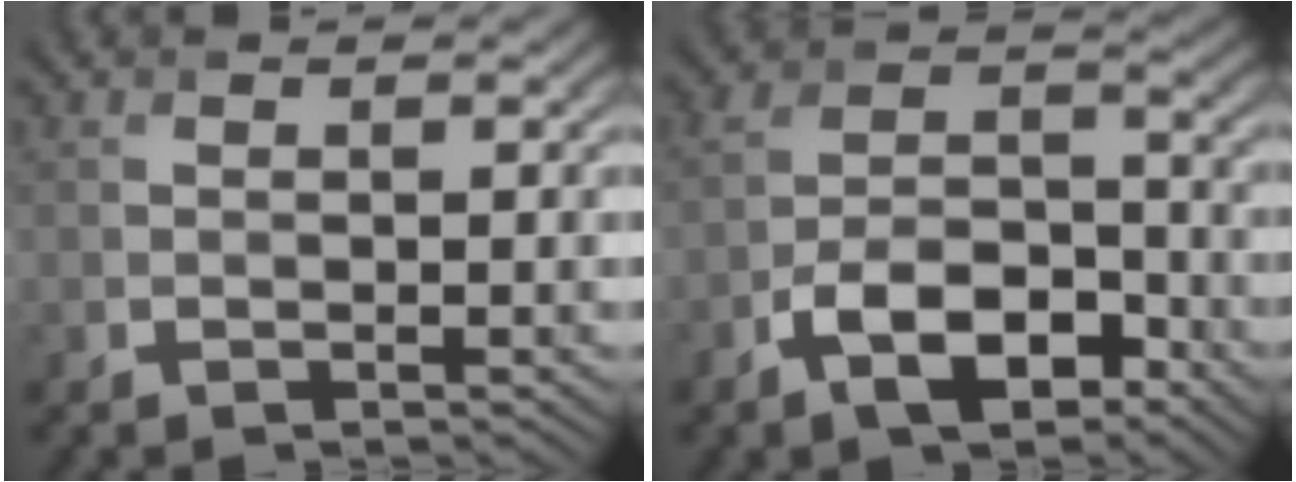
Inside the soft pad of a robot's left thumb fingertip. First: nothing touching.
{"total": 8.2, "force": [-4.6, 4.5, 5.1], "torque": [-0.090, 0.003, -0.092]}